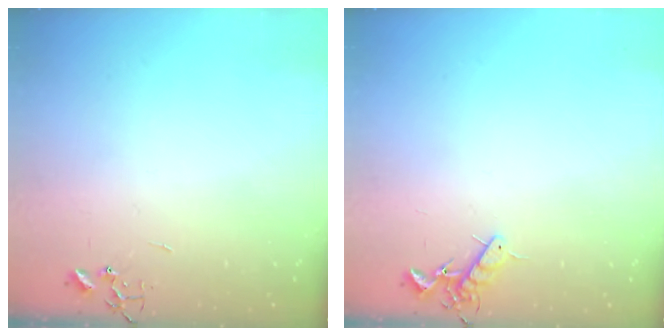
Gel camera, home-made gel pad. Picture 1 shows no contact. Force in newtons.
{"total": 7.2, "press": 7.1, "slide": 1.1}